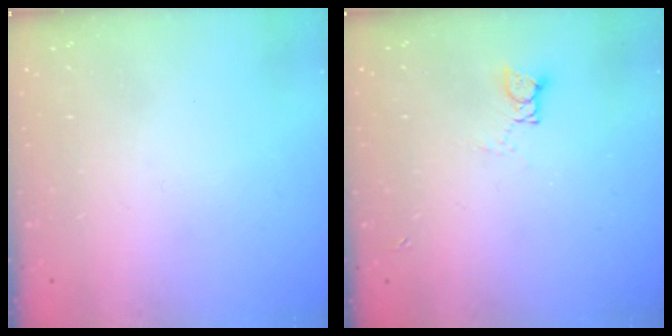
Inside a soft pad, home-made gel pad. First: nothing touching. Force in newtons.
{"total": 3.5, "press": 3.5, "slide": 0.4}